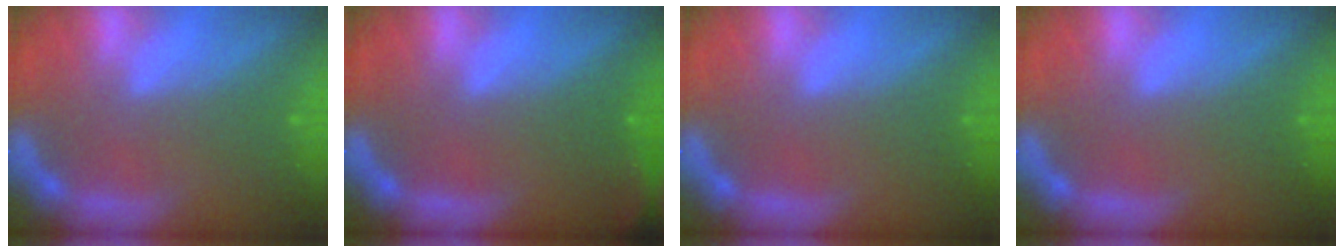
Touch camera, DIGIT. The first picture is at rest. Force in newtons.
{"total": 4.0}
{"total": 0.0}
{"total": 0.0}